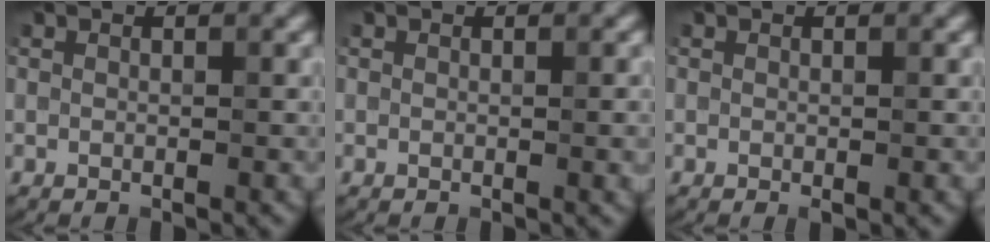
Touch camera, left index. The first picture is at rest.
{"total": 1.1, "force": [0.0, 0.3, 1.0], "torque": [-0.010, -0.001, -0.002]}
{"total": 0.6, "force": [-0.1, 0.1, 0.5], "torque": [-0.006, -0.003, -0.001]}